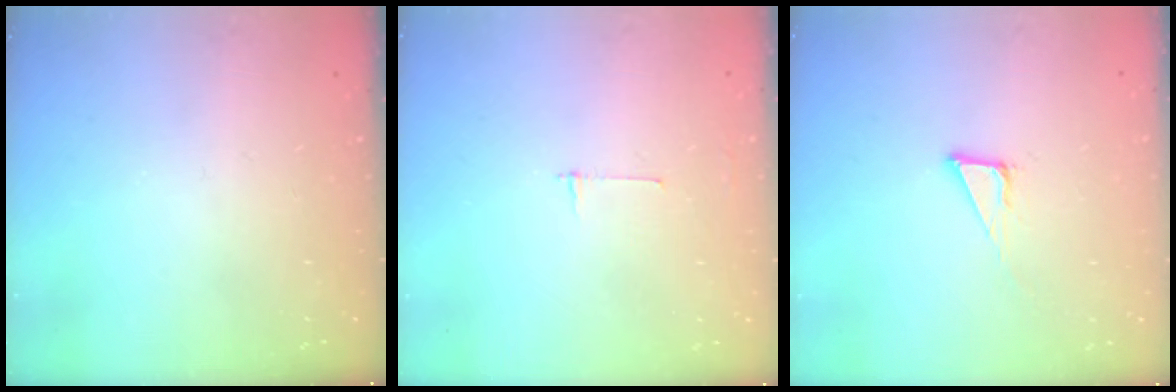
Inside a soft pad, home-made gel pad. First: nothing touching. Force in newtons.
{"total": 2.7, "press": 2.7, "slide": 0.3}
{"total": 3.9, "press": 3.9, "slide": 0.2}